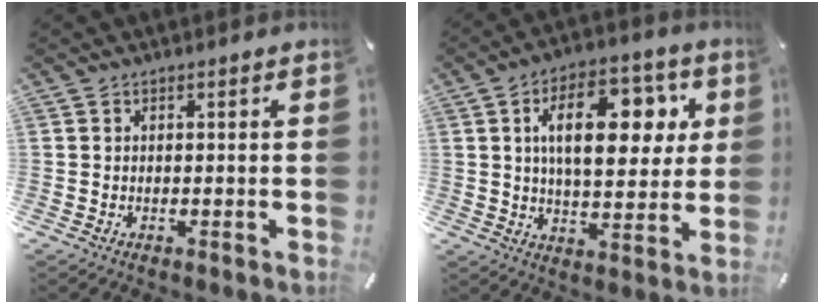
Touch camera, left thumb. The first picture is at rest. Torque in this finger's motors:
{"motor_torque": [1.90, 2.76, 2.22, -0.55, 0.55]}